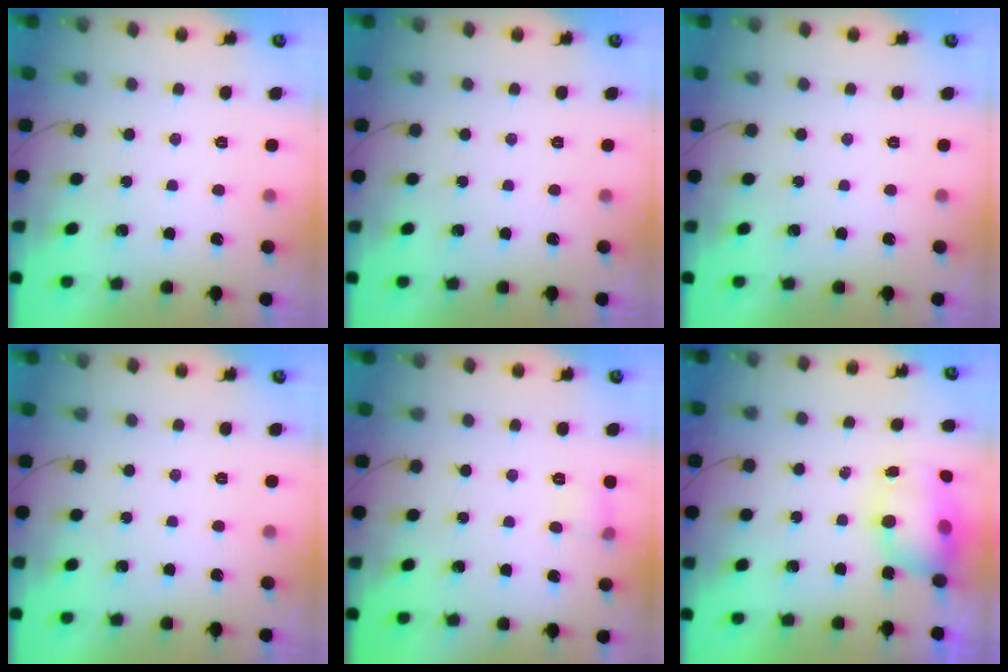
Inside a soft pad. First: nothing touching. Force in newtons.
{"total": 0.0}
{"total": 0.0}
{"total": 0.0}
{"total": 5.0, "press": 4.7, "slide": 1.6}
{"total": 8.5, "press": 8.3, "slide": 1.8}